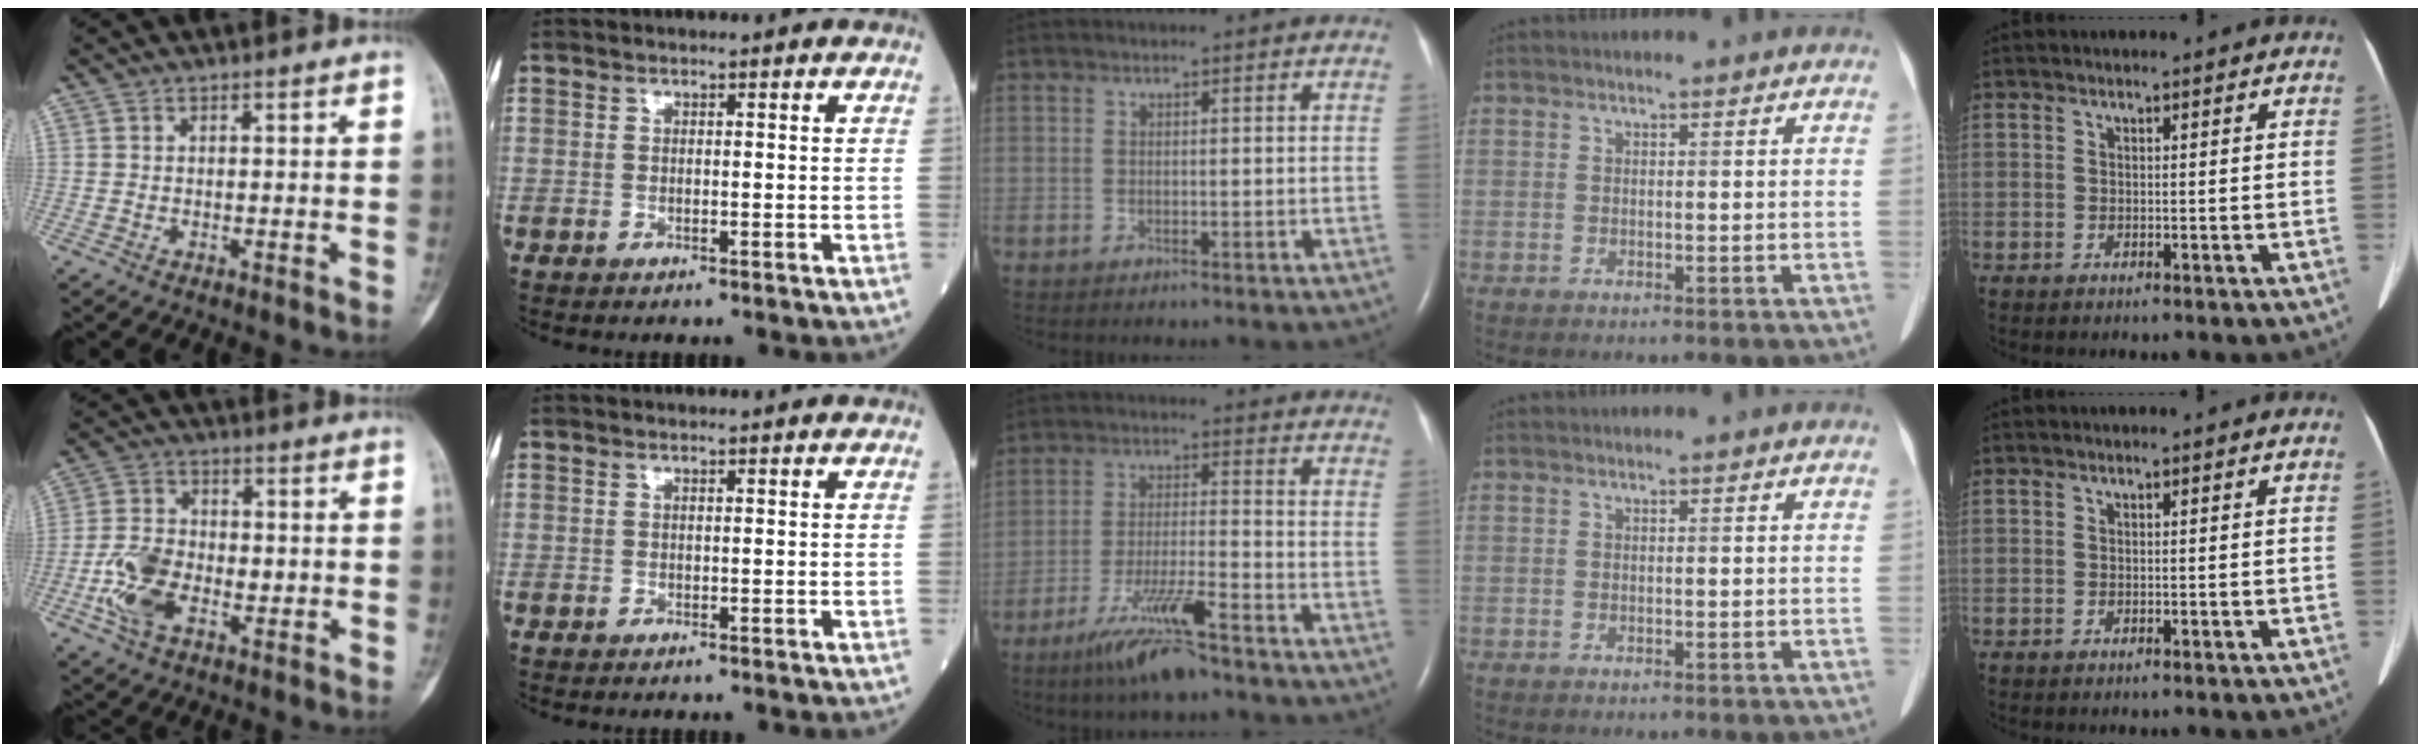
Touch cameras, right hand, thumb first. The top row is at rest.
{"thumb": {"total": 9.9, "force": [-2.3, 6.3, 7.2], "torque": [-0.142, 0.012, -0.045]}, "middle": {"total": 9.3, "force": [-6.7, 0.3, 6.4], "torque": [-0.129, -0.025, -0.122]}}